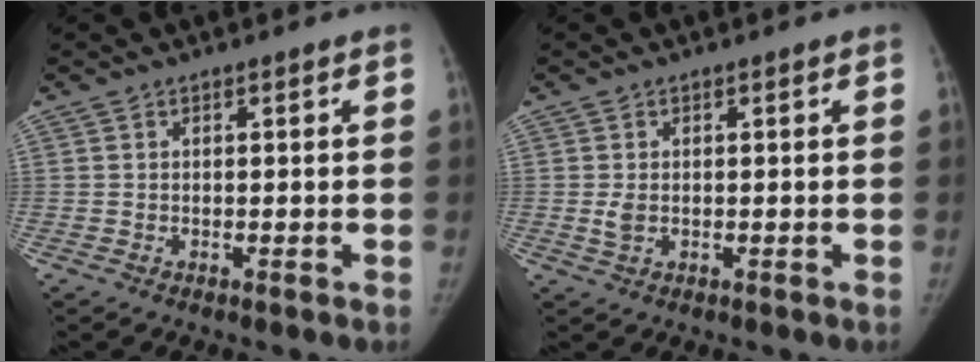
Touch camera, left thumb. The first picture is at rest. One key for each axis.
{"total": 2.0, "fx": -0.1, "fy": 1.3, "fz": 1.5, "tx": -0.029, "ty": -0.004, "tz": 0.000}